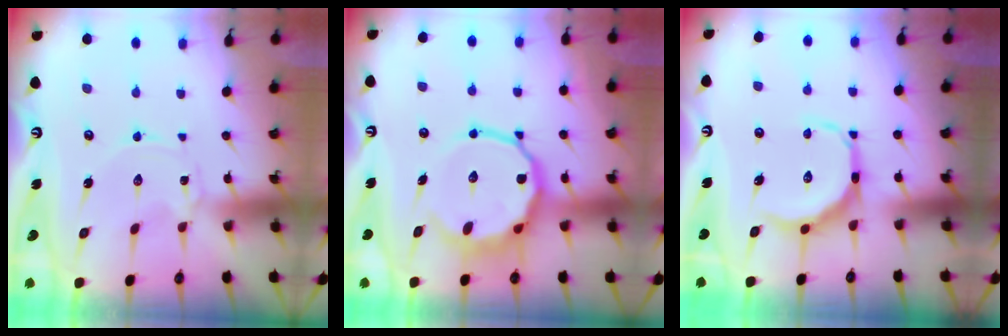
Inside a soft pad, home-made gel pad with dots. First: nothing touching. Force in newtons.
{"total": 13.9, "press": 13.6, "slide": 2.9}
{"total": 10.4, "press": 10.4, "slide": 0.2}